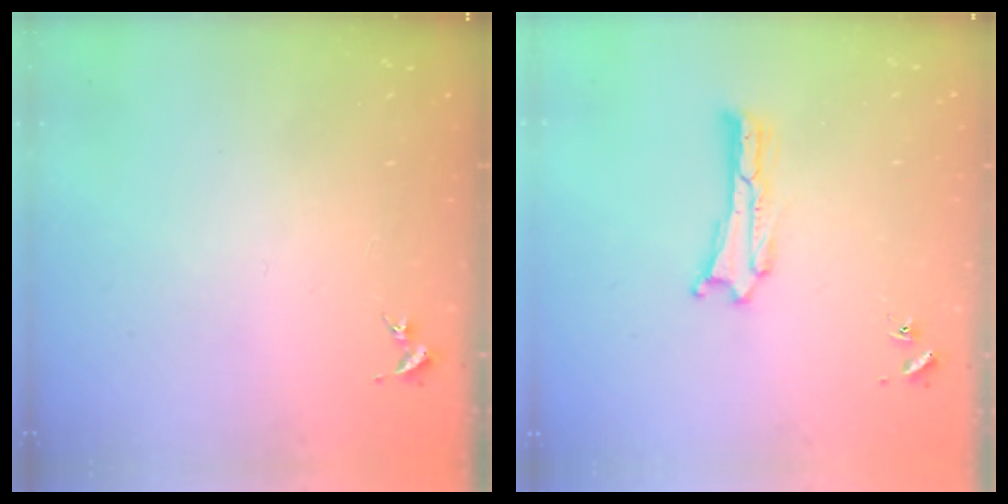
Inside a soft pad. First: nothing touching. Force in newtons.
{"total": 0.0}